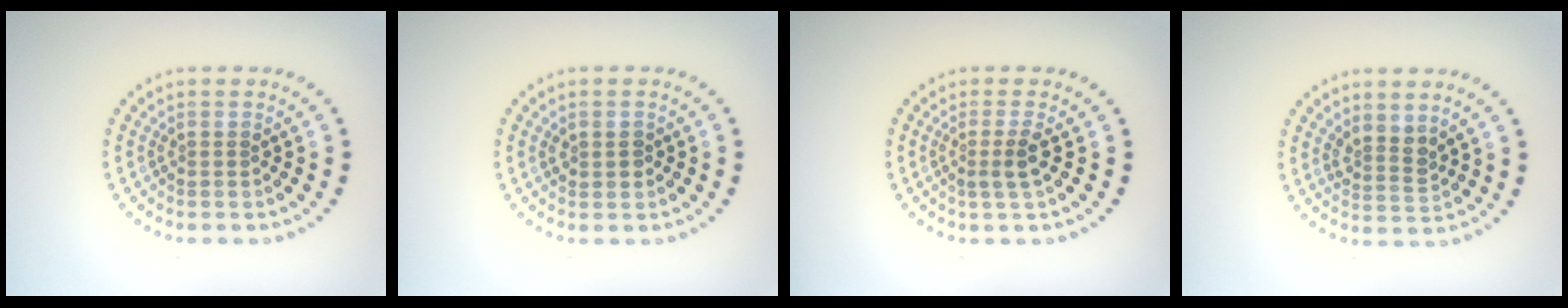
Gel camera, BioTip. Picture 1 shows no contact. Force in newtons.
{"total": 1.4, "press": 1.3, "slide": 0.4}
{"total": 1.8, "press": 1.4, "slide": 1.1}
{"total": 2.2, "press": 1.7, "slide": 1.4}